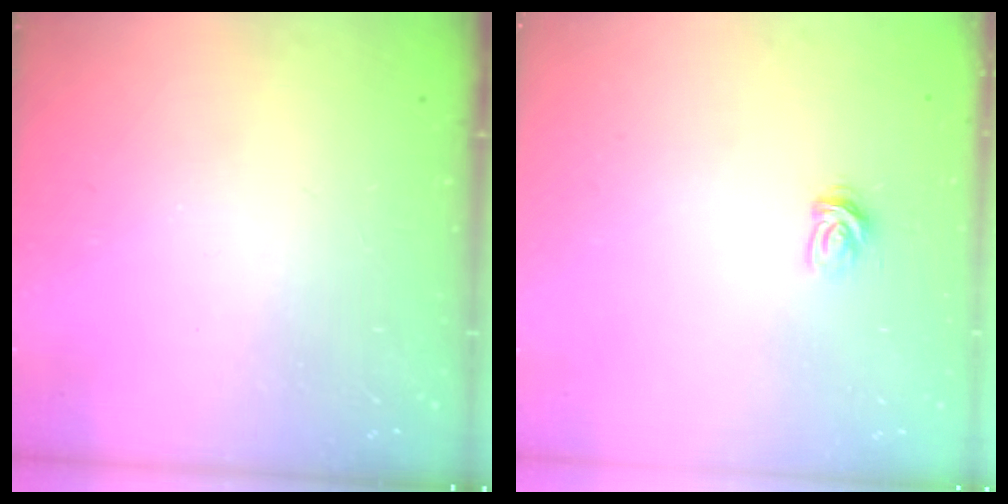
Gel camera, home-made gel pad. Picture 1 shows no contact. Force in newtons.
{"total": 3.3, "press": 3.3, "slide": 0.4}